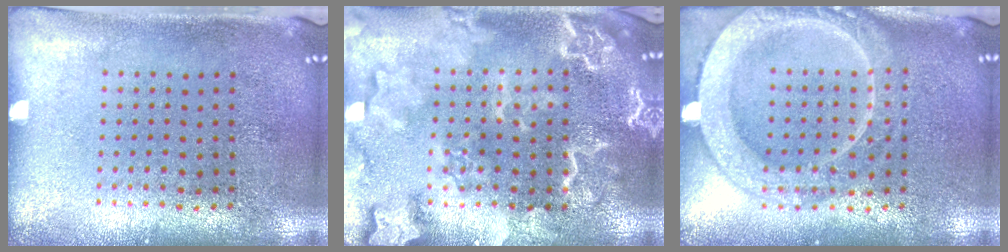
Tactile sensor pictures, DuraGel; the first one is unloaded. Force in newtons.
{"total": 4.3, "press": 4.3, "slide": 0.6}
{"total": 4.2, "press": 4.2, "slide": 0.5}